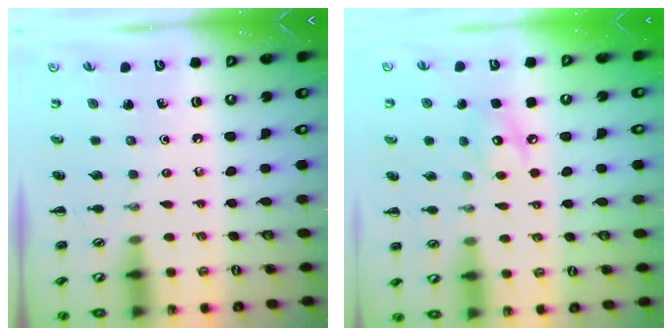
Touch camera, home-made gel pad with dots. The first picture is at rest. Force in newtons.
{"total": 7.4, "press": 7.4, "slide": 1.0}